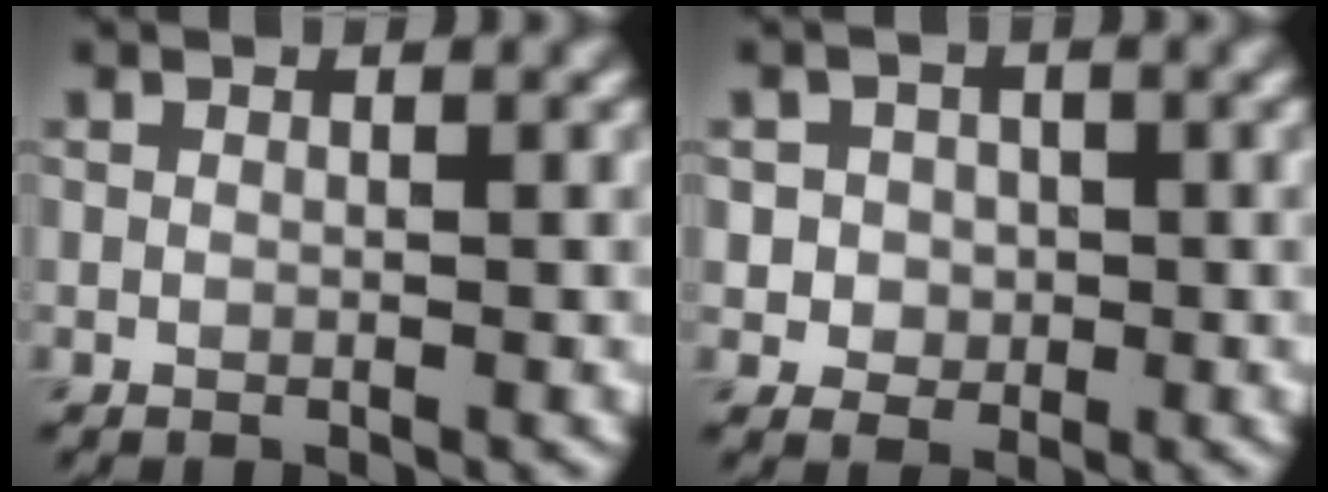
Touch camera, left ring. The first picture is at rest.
{"total": 2.8, "force": [0.0, 2.7, 0.8], "torque": [-0.004, 0.000, 0.001]}